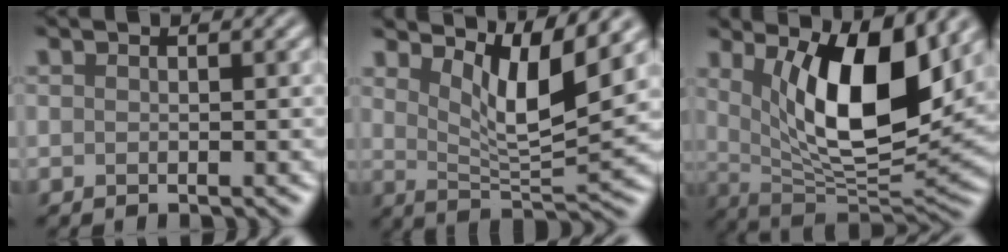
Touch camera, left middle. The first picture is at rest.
{"total": 6.1, "force": [3.4, 1.4, 4.8], "torque": [-0.081, -0.012, 0.060]}
{"total": 10.3, "force": [3.3, 3.8, 9.0], "torque": [-0.144, -0.023, 0.062]}